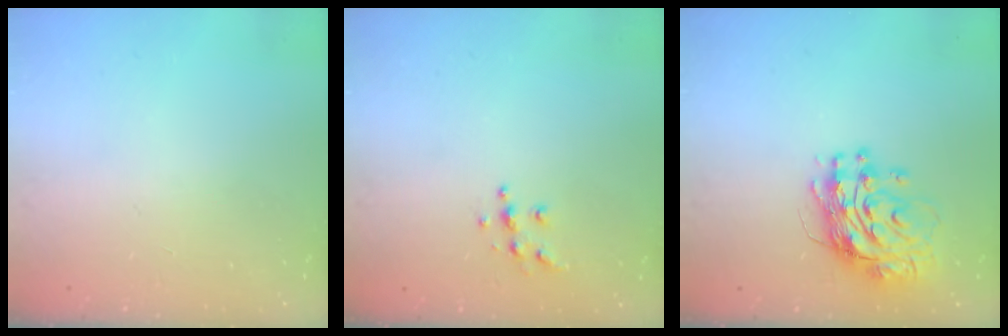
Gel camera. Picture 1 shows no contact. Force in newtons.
{"total": 5.4, "press": 5.4, "slide": 0.3}
{"total": 11.6, "press": 11.6, "slide": 1.2}